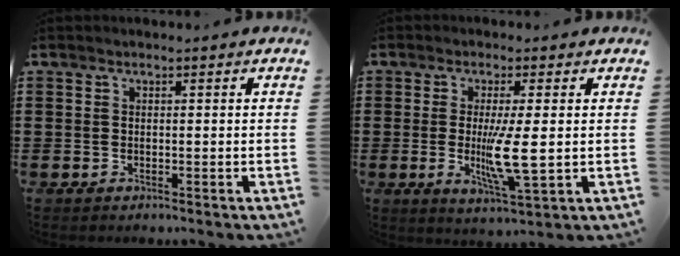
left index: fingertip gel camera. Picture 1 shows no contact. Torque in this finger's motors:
{"motor_torque": [0.85, 0.06, 0.64, 0.15]}